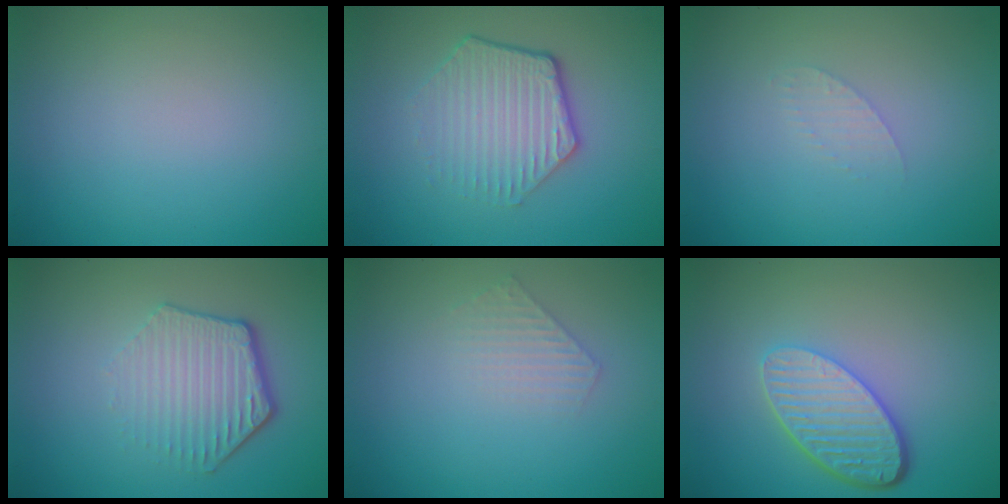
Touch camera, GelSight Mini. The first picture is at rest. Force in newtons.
{"total": 4.5, "press": 3.3, "slide": 3.0}
{"total": 1.0, "press": 1.0, "slide": 0.1}
{"total": 4.3, "press": 3.3, "slide": 2.7}
{"total": 1.5, "press": 1.5, "slide": 0.3}
{"total": 5.3, "press": 3.9, "slide": 3.6}